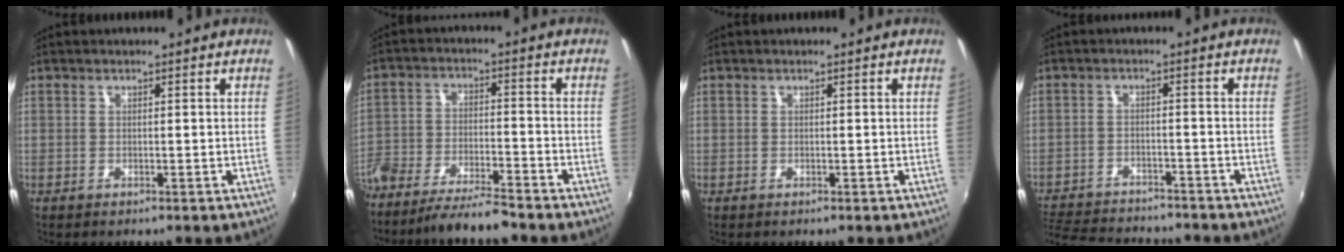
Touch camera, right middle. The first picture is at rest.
{"total": 10.6, "force": [-9.0, 1.9, 5.4], "torque": [-0.124, -0.012, -0.164]}
{"total": 0.0}
{"total": 14.9, "force": [-13.2, 4.4, 5.5], "torque": [-0.134, -0.011, -0.202]}